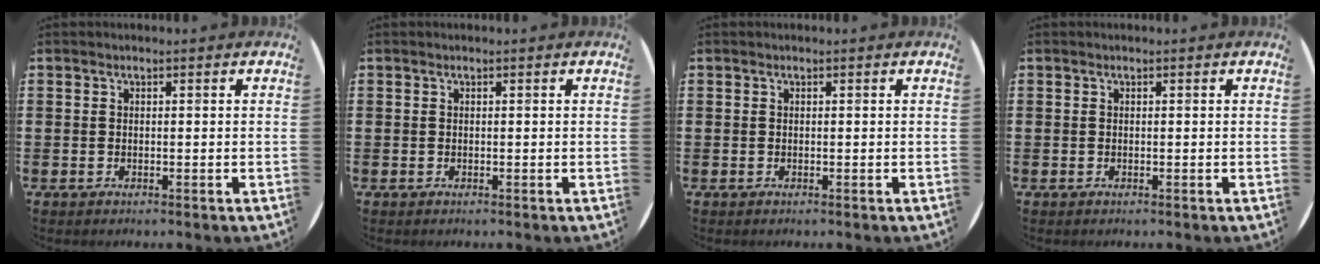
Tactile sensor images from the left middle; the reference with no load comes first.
{"total": 0.0}
{"total": 0.0}
{"total": 0.0}